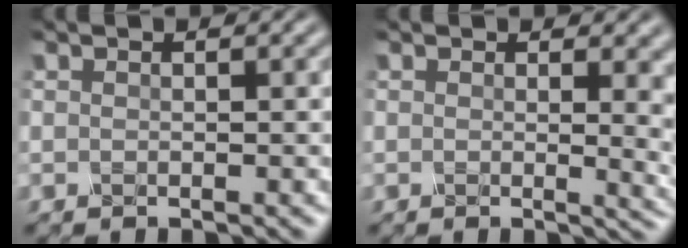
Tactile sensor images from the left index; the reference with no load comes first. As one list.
[{"total": 4.5, "force": [0.8, 2.1, 4.0], "torque": [-0.024, -0.009, 0.016]}]